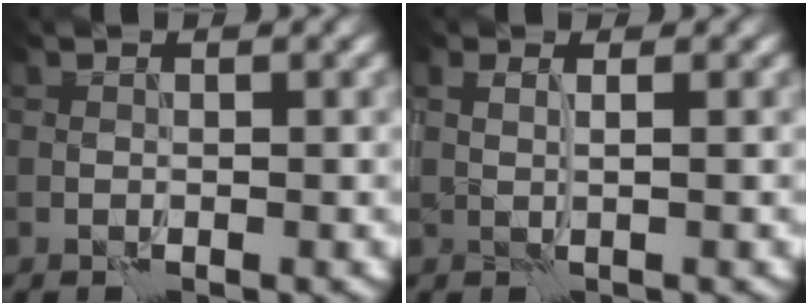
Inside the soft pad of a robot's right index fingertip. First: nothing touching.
{"total": 1.4, "force": [0.9, 0.3, 1.0], "torque": [-0.018, -0.002, 0.014]}